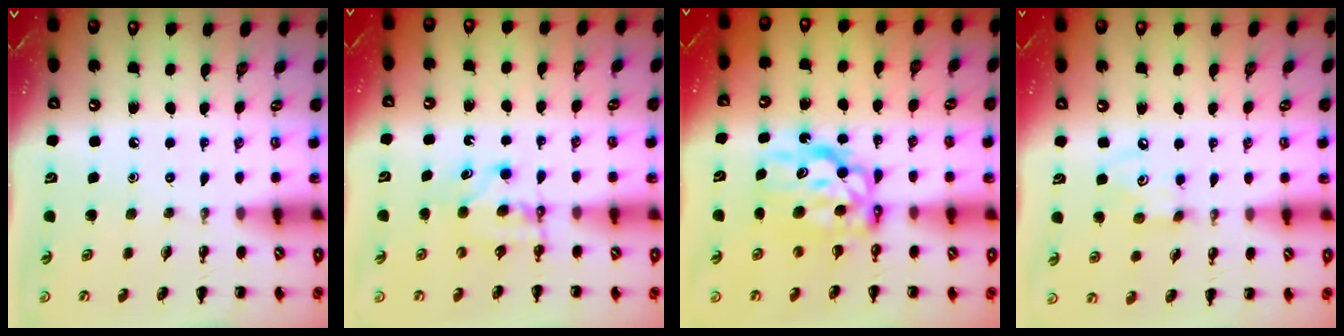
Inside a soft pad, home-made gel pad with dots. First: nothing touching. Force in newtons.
{"total": 5.0, "press": 4.8, "slide": 1.3}
{"total": 8.5, "press": 8.3, "slide": 1.7}
{"total": 4.9, "press": 4.8, "slide": 0.9}